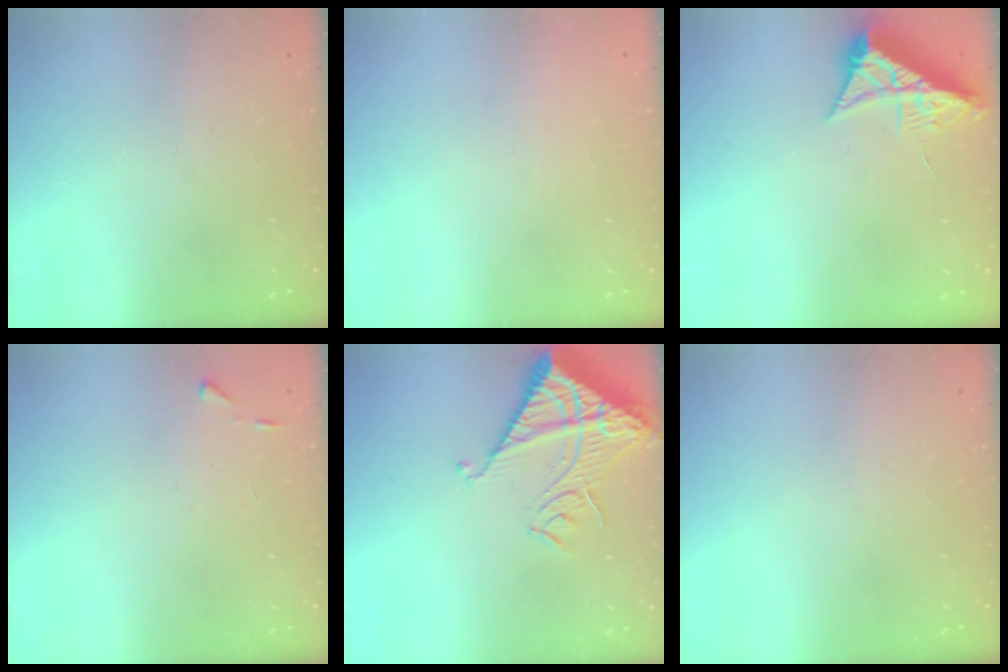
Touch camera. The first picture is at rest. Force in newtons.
{"total": 1.5, "press": 1.5, "slide": 0.1}
{"total": 7.3, "press": 7.3, "slide": 0.2}
{"total": 2.7, "press": 2.7, "slide": 0.3}
{"total": 14.3, "press": 14.2, "slide": 1.6}
{"total": 0.0}